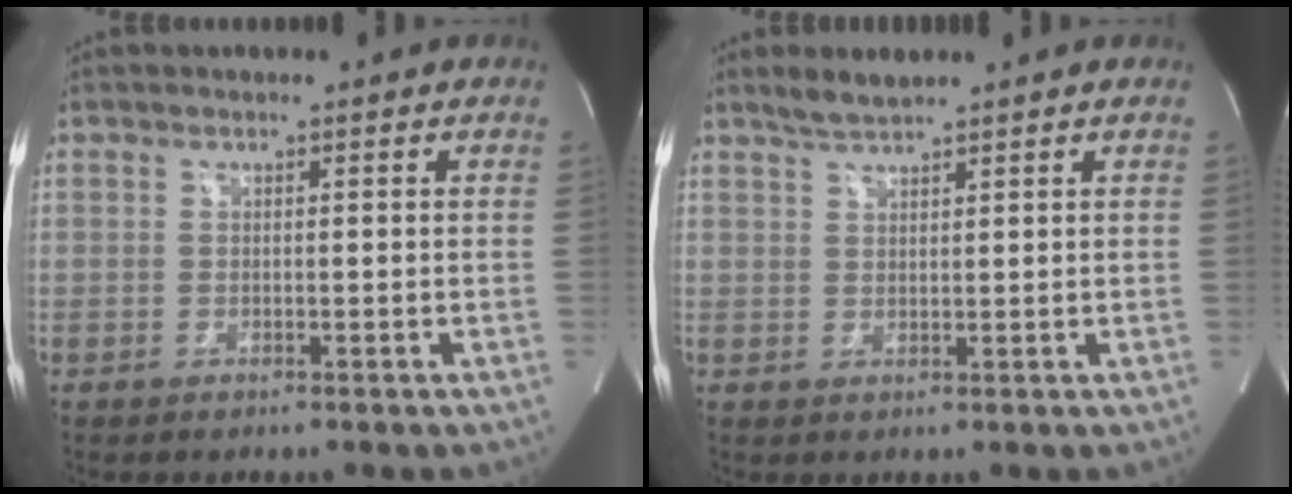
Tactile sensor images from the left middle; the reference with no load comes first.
{"total": 2.9, "force": [2.6, 0.2, 1.3], "torque": [-0.031, 0.008, 0.052]}